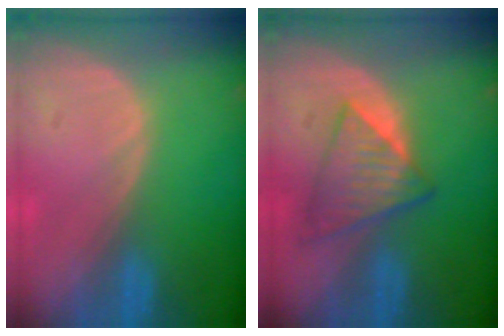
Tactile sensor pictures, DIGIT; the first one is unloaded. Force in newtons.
{"total": 6.1, "press": 6.1, "slide": 0.3}